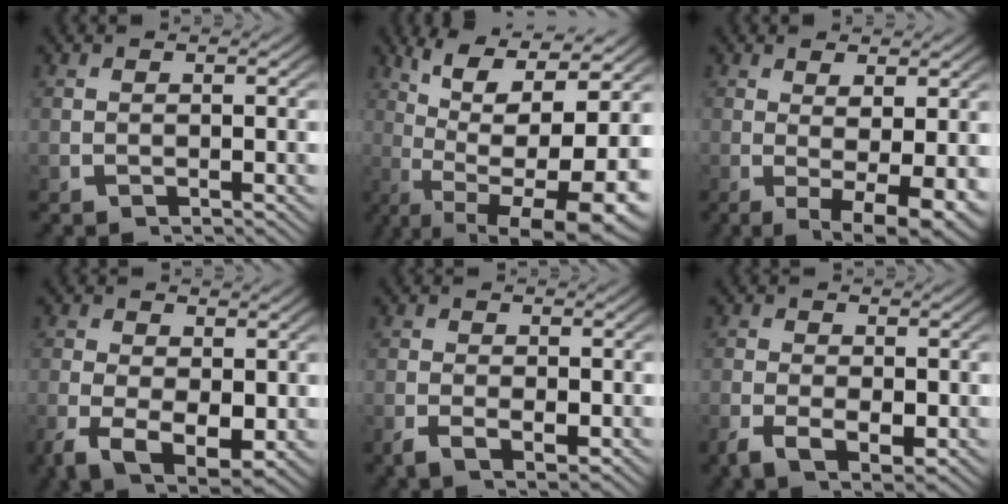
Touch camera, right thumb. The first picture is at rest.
{"total": 14.5, "force": [-0.5, 8.4, 11.8], "torque": [-0.216, -0.062, 0.022]}
{"total": 6.8, "force": [-1.8, 3.2, 5.7], "torque": [-0.101, -0.039, -0.008]}
{"total": 6.9, "force": [-1.8, 4.4, 5.0], "torque": [-0.114, -0.054, -0.007]}
{"total": 2.3, "force": [-0.8, 1.4, 1.6], "torque": [-0.034, -0.015, -0.012]}
{"total": 3.6, "force": [-1.1, 2.3, 2.5], "torque": [-0.052, -0.023, -0.014]}